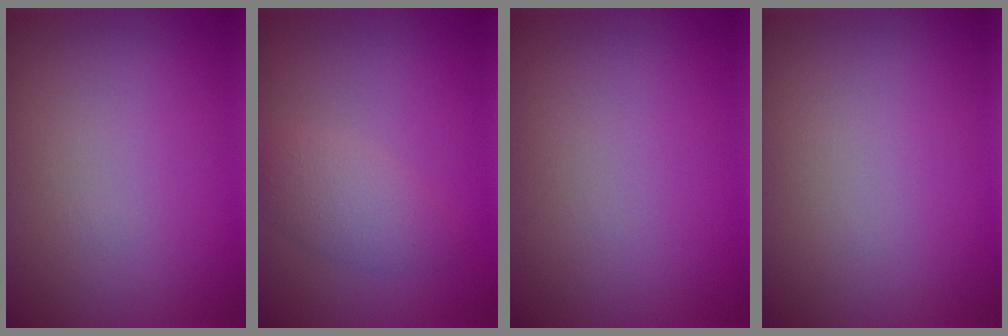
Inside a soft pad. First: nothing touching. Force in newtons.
{"total": 2.6, "press": 2.6, "slide": 0.1}
{"total": 0.0}
{"total": 0.0}